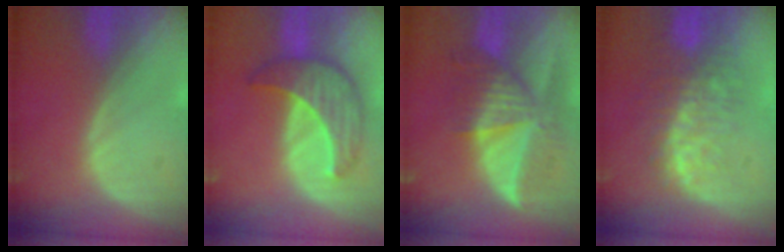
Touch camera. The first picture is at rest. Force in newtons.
{"total": 7.3, "press": 7.3, "slide": 0.2}
{"total": 9.1, "press": 8.3, "slide": 3.8}
{"total": 10.0, "press": 8.5, "slide": 5.4}